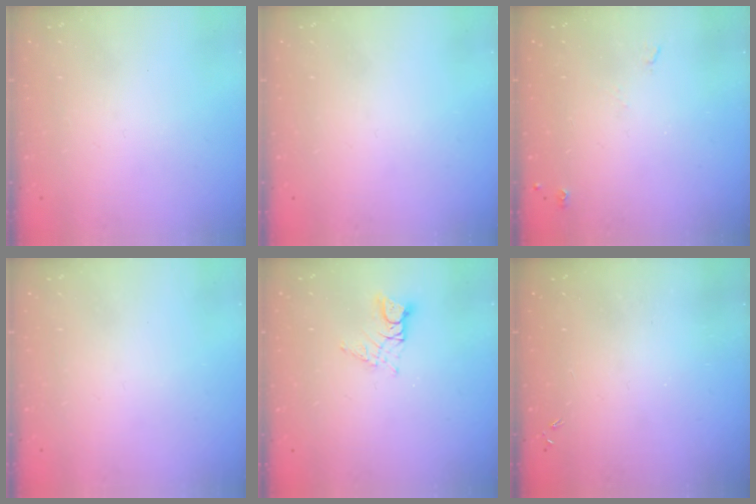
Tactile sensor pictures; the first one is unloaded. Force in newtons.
{"total": 0.0}
{"total": 4.3, "press": 4.2, "slide": 0.6}
{"total": 0.0}
{"total": 5.9, "press": 5.9, "slide": 0.4}
{"total": 0.0}